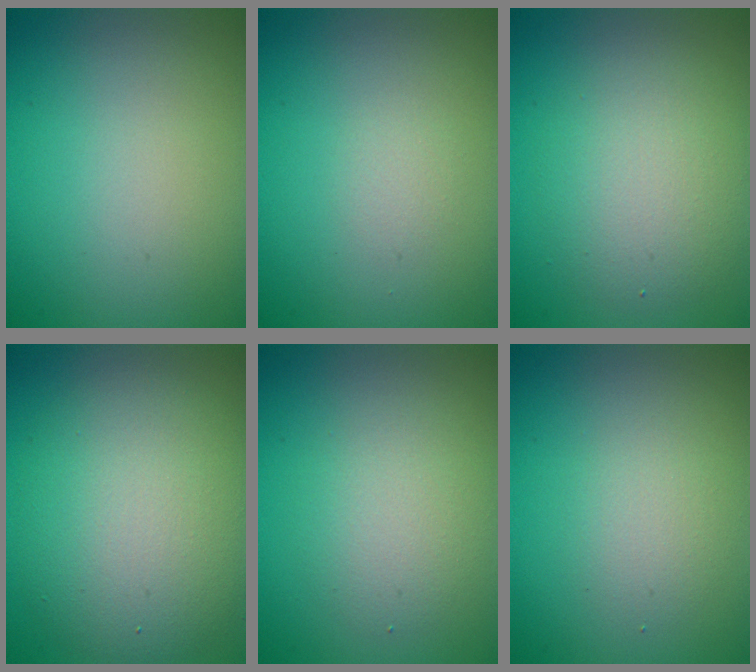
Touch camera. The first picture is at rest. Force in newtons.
{"total": 0.5, "press": 0.5, "slide": 0.1}
{"total": 4.1, "press": 4.1, "slide": 0.3}
{"total": 7.5, "press": 7.5, "slide": 0.3}
{"total": 2.9, "press": 2.9, "slide": 0.2}
{"total": 1.9, "press": 1.9, "slide": 0.1}